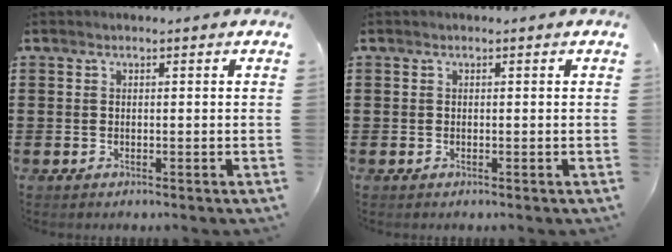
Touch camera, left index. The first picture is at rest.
{"total": 0.0}